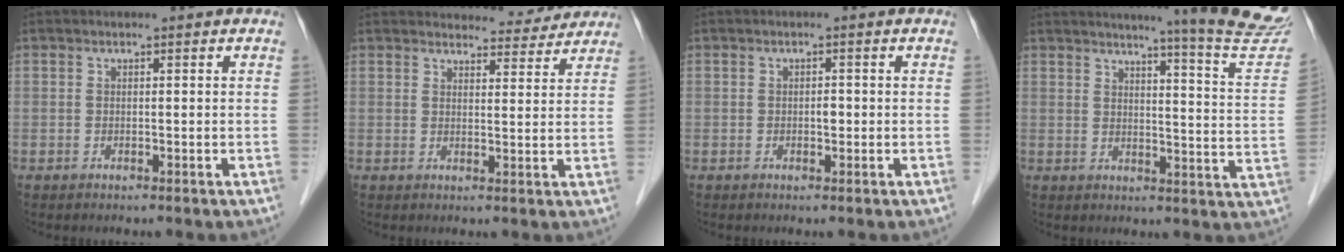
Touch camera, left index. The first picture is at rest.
{"total": 6.8, "force": [6.5, 1.7, 0.4], "torque": [0.011, -0.005, 0.064]}
{"total": 1.5, "force": [-1.2, 0.6, 0.6], "torque": [-0.009, -0.005, -0.019]}
{"total": 15.5, "force": [14.0, -1.4, 6.5], "torque": [-0.078, -0.101, 0.145]}